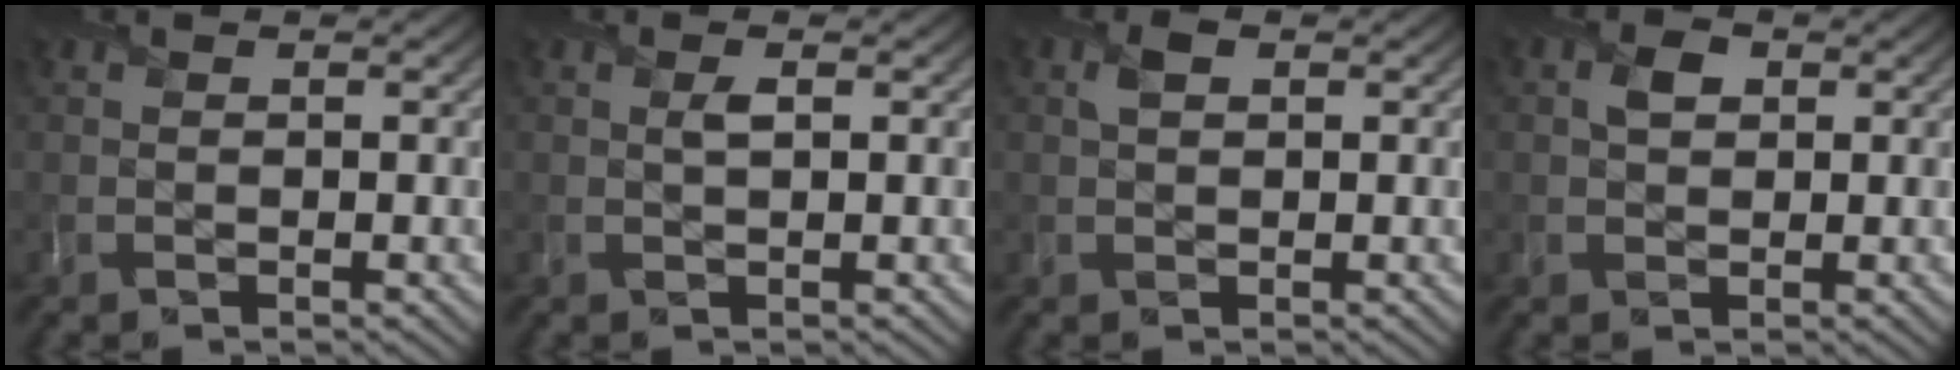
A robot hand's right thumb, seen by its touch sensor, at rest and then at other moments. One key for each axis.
{"total": 0.9, "fx": 0.3, "fy": 0.2, "fz": 0.8, "tx": -0.016, "ty": 0.002, "tz": 0.004}
{"total": 1.4, "fx": 0.5, "fy": 0.9, "fz": 0.9, "tx": -0.020, "ty": 0.002, "tz": 0.008}
{"total": 1.9, "fx": 0.5, "fy": 1.5, "fz": 1.0, "tx": -0.025, "ty": 0.002, "tz": 0.007}